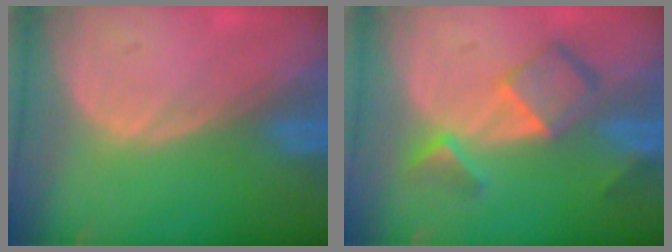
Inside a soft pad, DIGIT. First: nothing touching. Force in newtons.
{"total": 7.3, "press": 6.3, "slide": 3.7}